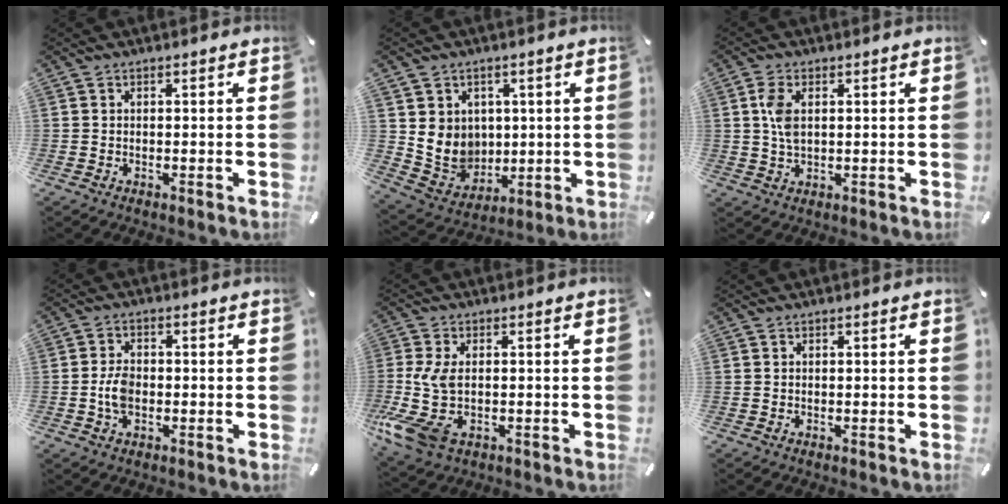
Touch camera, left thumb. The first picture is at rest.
{"total": 9.2, "force": [2.3, 8.8, 1.4], "torque": [-0.040, -0.027, 0.052]}
{"total": 4.9, "force": [1.2, 2.8, 3.8], "torque": [-0.099, 0.004, 0.016]}
{"total": 4.6, "force": [-0.9, 3.0, 3.4], "torque": [-0.083, 0.001, -0.021]}
{"total": 9.5, "force": [-1.0, 5.6, 7.6], "torque": [-0.182, -0.012, -0.015]}
{"total": 0.0}